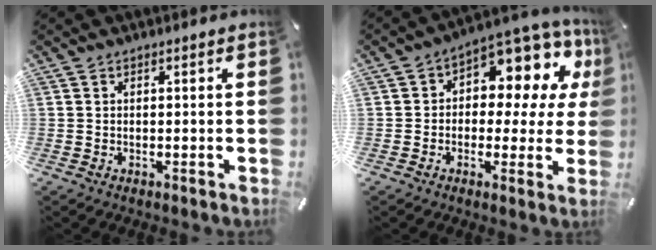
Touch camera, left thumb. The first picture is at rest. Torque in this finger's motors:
{"motor_torque": [0.81, 0.56, 0.73, 0.38, 0.08]}